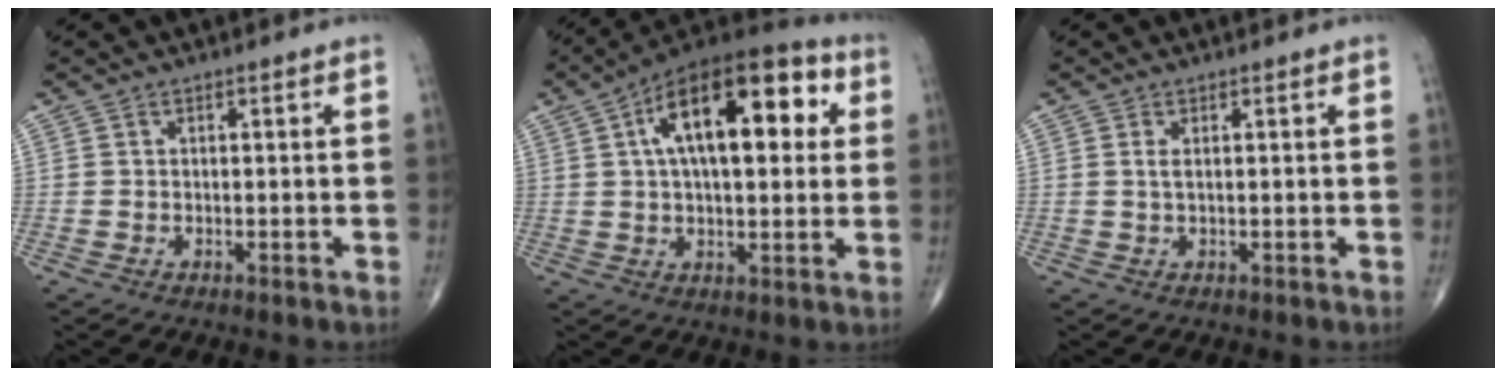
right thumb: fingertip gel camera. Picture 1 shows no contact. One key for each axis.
{"total": 21.4, "fx": 5.7, "fy": 9.9, "fz": 18.1, "tx": -0.261, "ty": 0.022, "tz": 0.080}
{"total": 1.2, "fx": 0.3, "fy": 0.3, "fz": 1.1, "tx": -0.031, "ty": 0.001, "tz": 0.009}